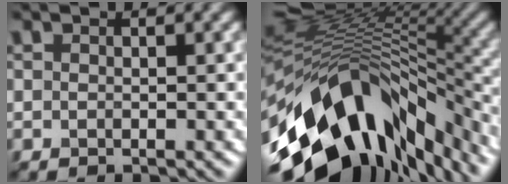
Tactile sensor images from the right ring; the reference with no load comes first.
{"total": 15.2, "force": [-5.0, 8.3, 11.7], "torque": [-0.205, -0.002, -0.082]}